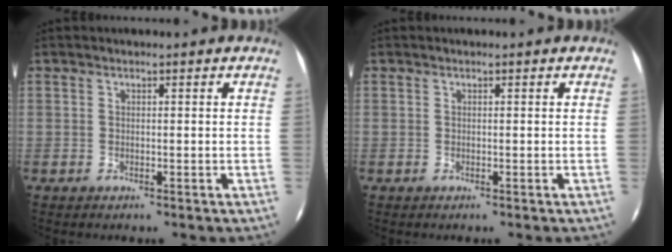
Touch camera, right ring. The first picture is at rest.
{"total": 0.0}